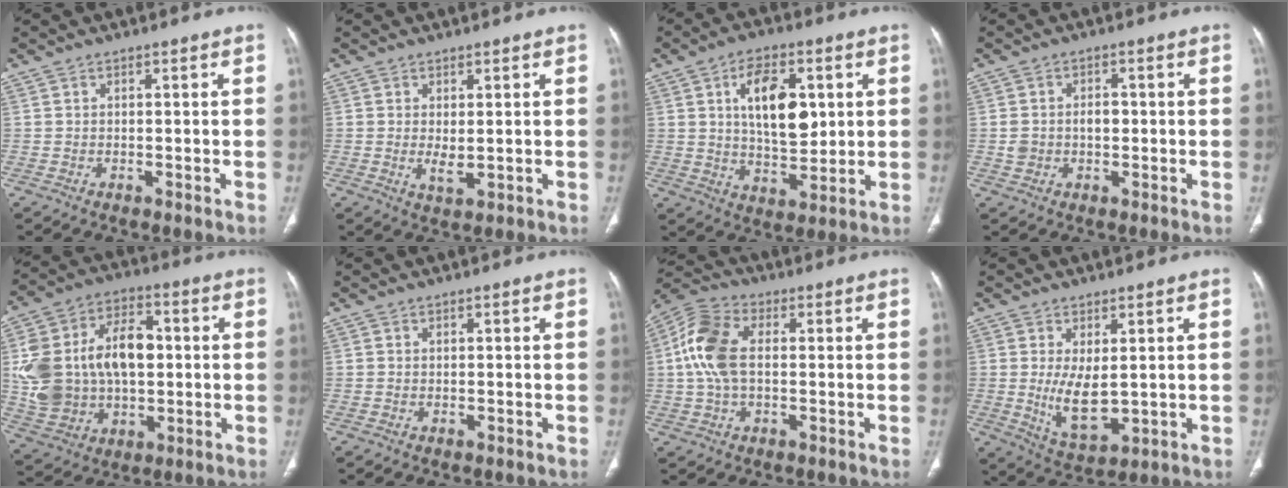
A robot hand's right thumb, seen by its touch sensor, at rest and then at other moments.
{"total": 2.7, "force": [0.2, 1.1, 2.4], "torque": [-0.041, -0.010, 0.008]}
{"total": 13.5, "force": [3.5, 7.3, 10.8], "torque": [-0.146, -0.018, 0.061]}
{"total": 4.2, "force": [0.0, 3.1, 2.8], "torque": [-0.044, 0.012, 0.004]}
{"total": 21.3, "force": [1.5, 14.2, 15.8], "torque": [-0.287, 0.020, 0.040]}
{"total": 0.0}
{"total": 11.0, "force": [0.8, 6.4, 8.9], "torque": [-0.194, 0.021, 0.009]}
{"total": 7.8, "force": [0.3, 3.6, 6.9], "torque": [-0.112, -0.025, 0.021]}